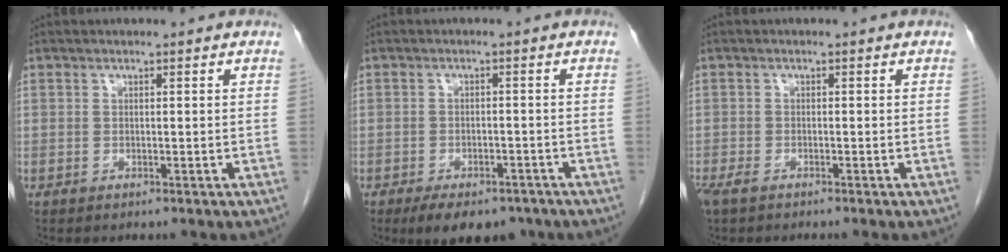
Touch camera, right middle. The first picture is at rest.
{"total": 9.2, "force": [-6.9, 4.0, 4.5], "torque": [-0.056, 0.000, -0.099]}
{"total": 2.7, "force": [-2.1, 0.7, 1.6], "torque": [-0.033, -0.007, -0.036]}